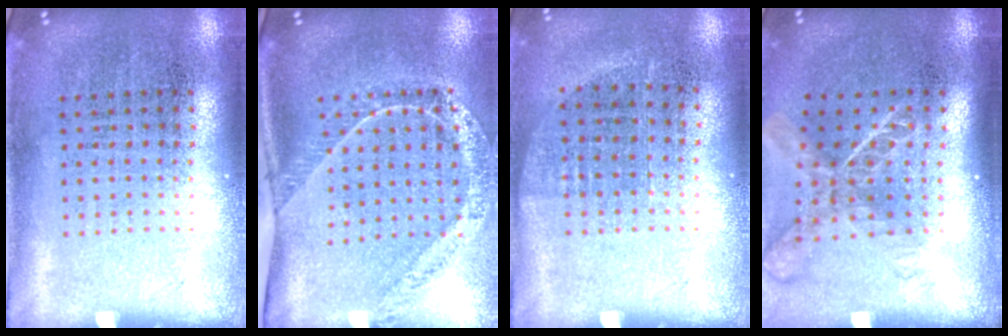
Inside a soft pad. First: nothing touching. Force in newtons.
{"total": 1.6, "press": 1.5, "slide": 0.6}
{"total": 0.7, "press": 0.6, "slide": 0.3}
{"total": 1.9, "press": 1.4, "slide": 1.3}